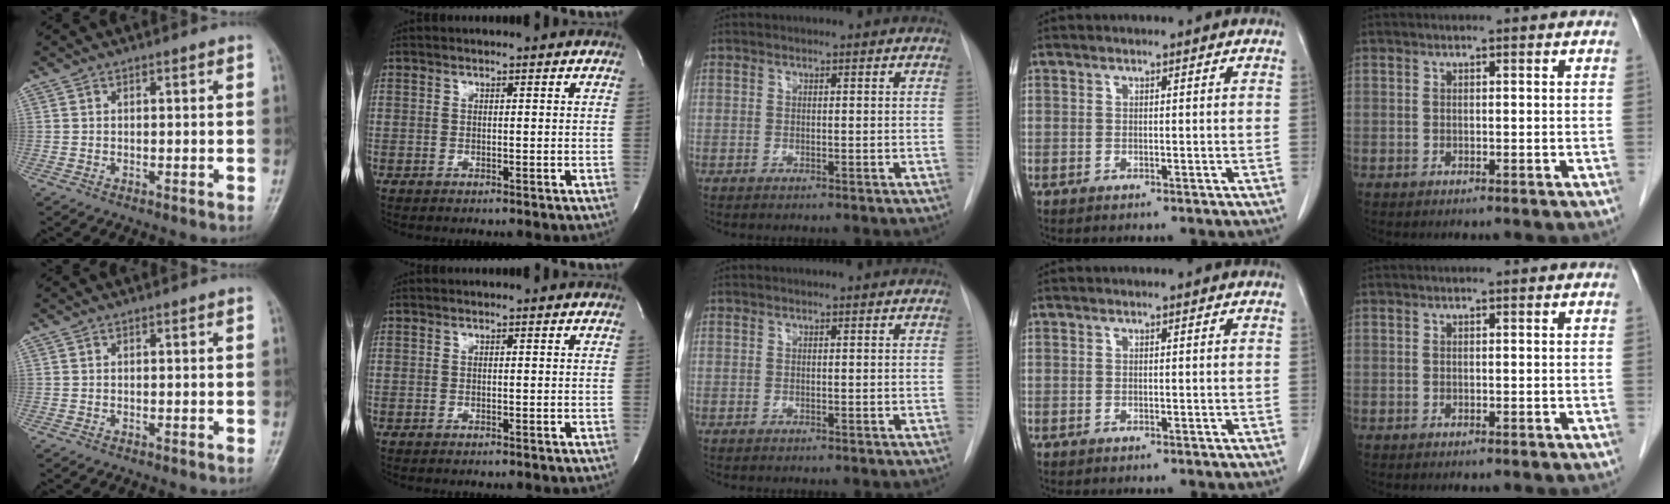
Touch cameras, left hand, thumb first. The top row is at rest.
{}